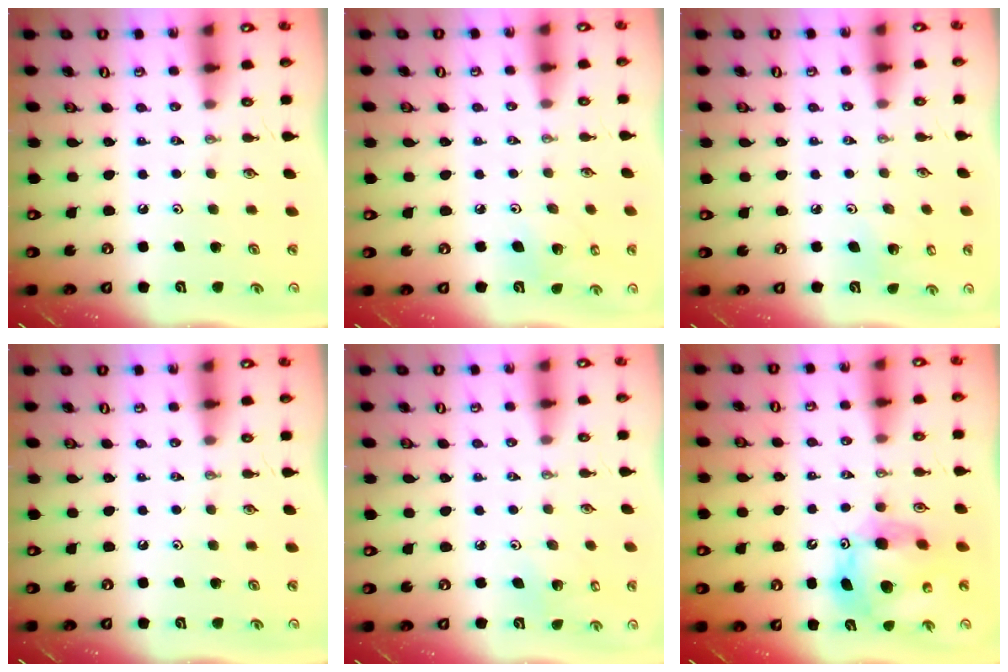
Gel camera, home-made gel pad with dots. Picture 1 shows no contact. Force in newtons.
{"total": 5.8, "press": 5.4, "slide": 2.2}
{"total": 3.6, "press": 3.4, "slide": 1.2}
{"total": 0.0}
{"total": 3.1, "press": 3.1, "slide": 0.2}
{"total": 14.7, "press": 14.6, "slide": 1.6}